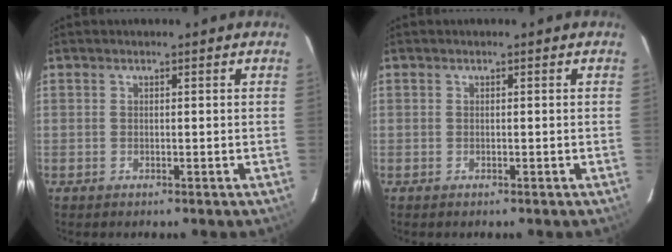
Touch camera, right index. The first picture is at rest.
{"total": 0.0}